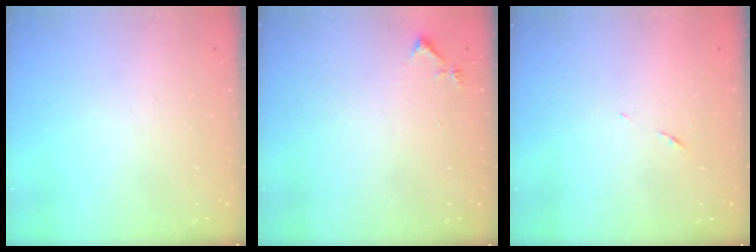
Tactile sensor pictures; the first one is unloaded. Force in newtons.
{"total": 4.9, "press": 4.8, "slide": 0.5}
{"total": 5.0, "press": 5.0, "slide": 0.3}